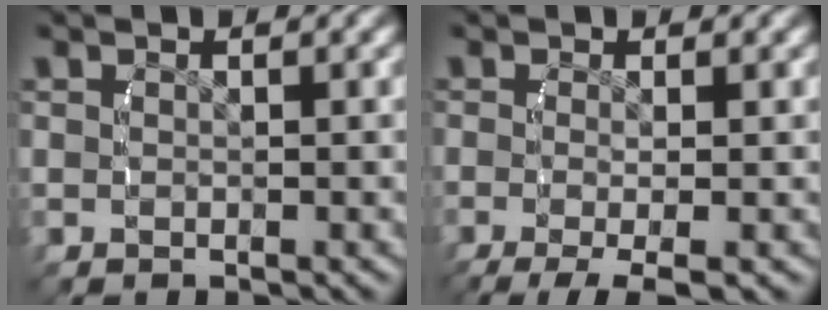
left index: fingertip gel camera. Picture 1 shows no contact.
{"total": 5.3, "force": [-3.6, 1.7, 3.5], "torque": [-0.061, -0.023, -0.040]}